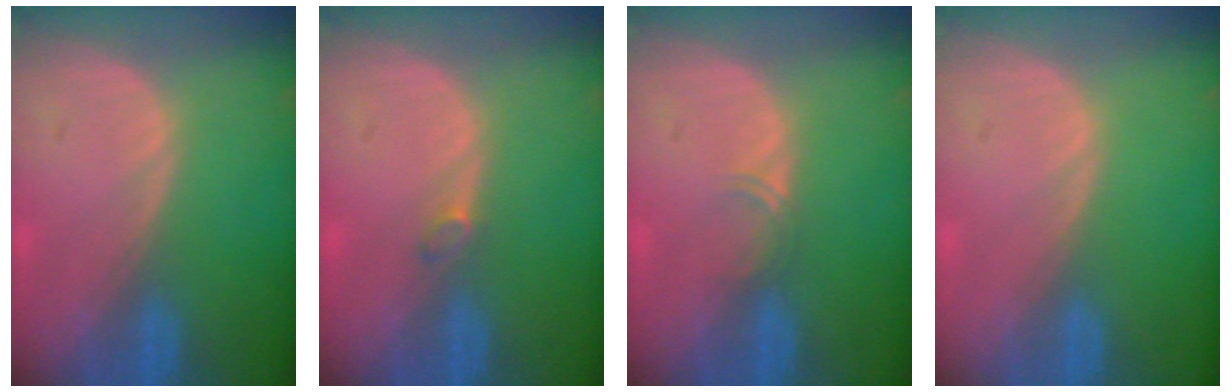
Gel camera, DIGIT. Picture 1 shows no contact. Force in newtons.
{"total": 1.2, "press": 1.2, "slide": 0.2}
{"total": 1.4, "press": 1.1, "slide": 0.9}
{"total": 0.0}